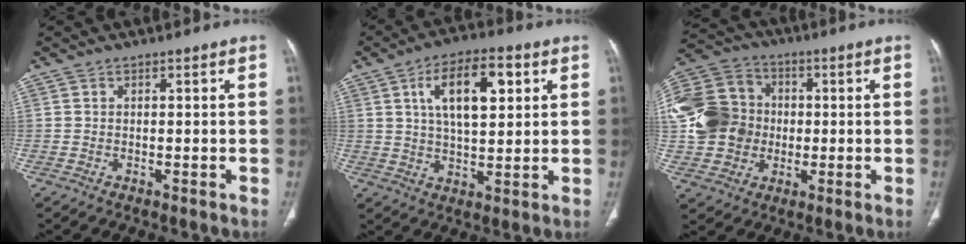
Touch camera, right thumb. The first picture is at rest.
{"total": 13.0, "force": [4.2, 5.9, 10.7], "torque": [-0.164, -0.003, 0.070]}
{"total": 19.8, "force": [-0.5, 17.1, 9.9], "torque": [-0.206, 0.034, -0.004]}